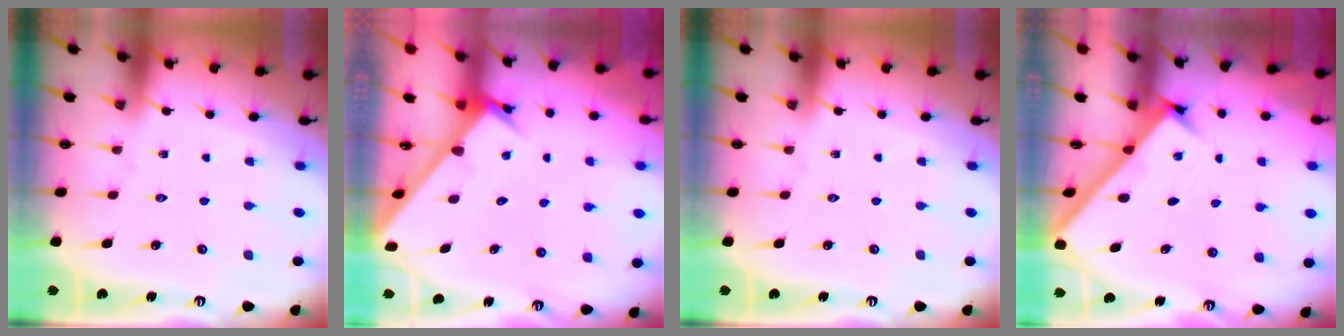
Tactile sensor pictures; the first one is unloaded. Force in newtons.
{"total": 2.8, "press": 2.8, "slide": 0.0}
{"total": 0.0}
{"total": 2.5, "press": 2.5, "slide": 0.3}